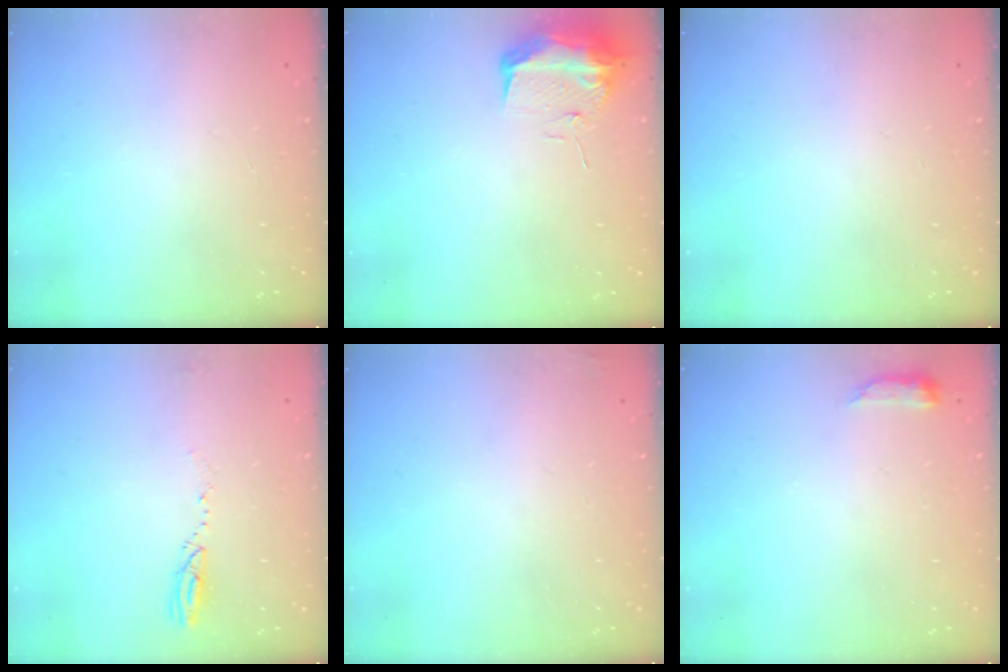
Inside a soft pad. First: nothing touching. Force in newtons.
{"total": 9.2, "press": 9.2, "slide": 1.1}
{"total": 0.0}
{"total": 3.4, "press": 3.4, "slide": 0.4}
{"total": 2.8, "press": 2.6, "slide": 0.9}
{"total": 3.6, "press": 3.5, "slide": 0.7}